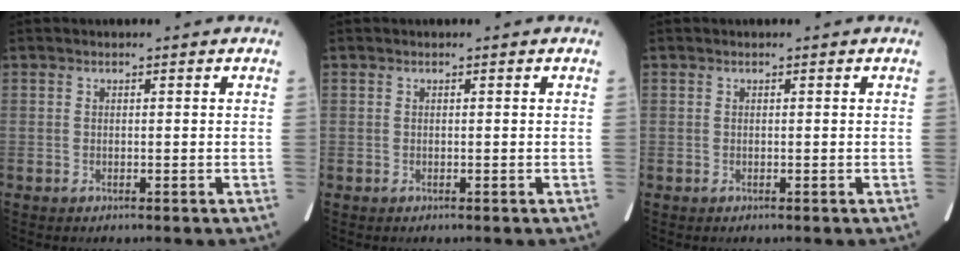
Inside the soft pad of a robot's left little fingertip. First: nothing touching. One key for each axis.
{"total": 0.0}
{"total": 0.0}